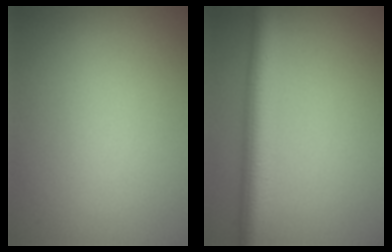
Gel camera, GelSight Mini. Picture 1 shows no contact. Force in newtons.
{"total": 5.5, "press": 5.5, "slide": 0.2}